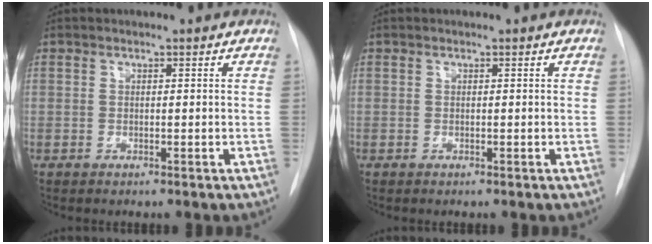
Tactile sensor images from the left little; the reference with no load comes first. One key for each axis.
{"total": 0.0}